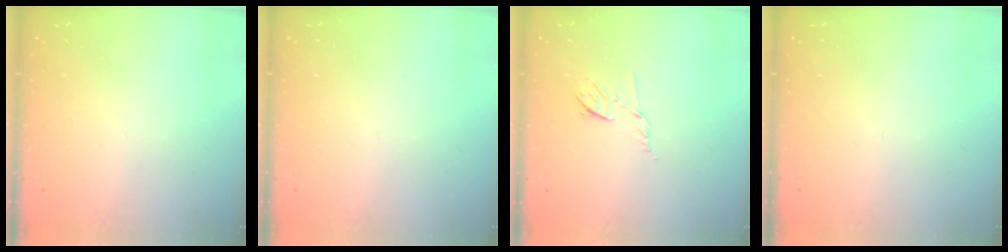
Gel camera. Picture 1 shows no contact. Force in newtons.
{"total": 0.0}
{"total": 5.9, "press": 5.9, "slide": 1.0}
{"total": 0.0}